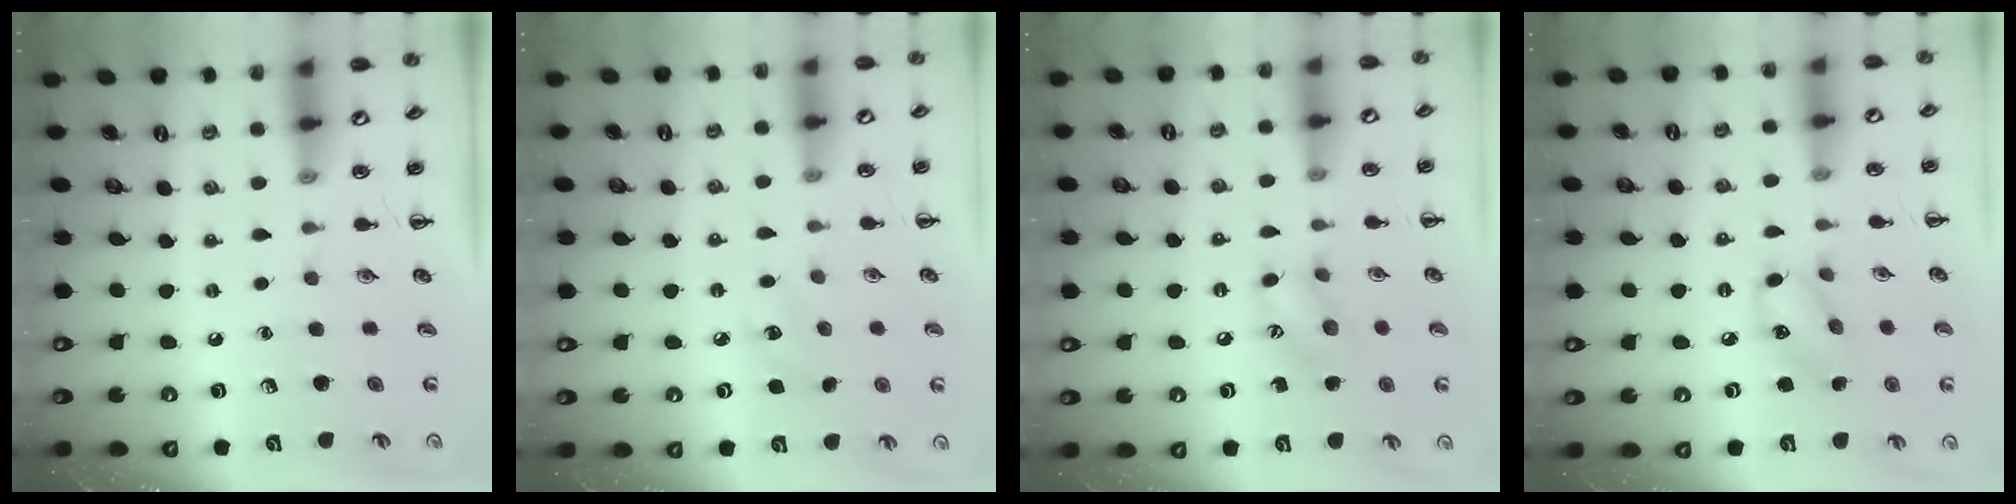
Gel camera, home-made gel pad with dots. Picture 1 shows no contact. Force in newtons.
{"total": 6.3, "press": 6.1, "slide": 1.8}
{"total": 8.9, "press": 8.9, "slide": 0.7}
{"total": 8.0, "press": 8.0, "slide": 0.4}